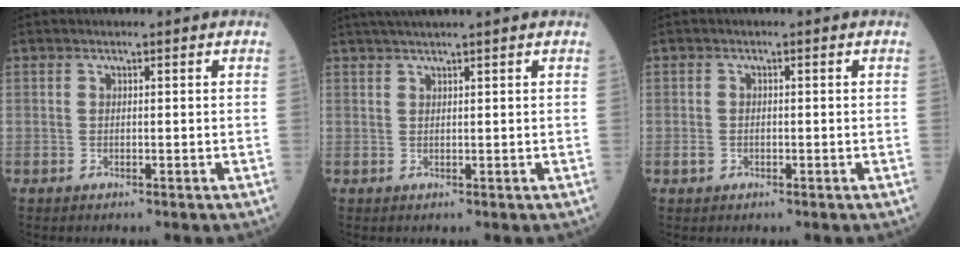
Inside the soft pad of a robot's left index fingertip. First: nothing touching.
{"total": 5.2, "force": [4.3, -0.9, 2.9], "torque": [-0.039, 0.026, 0.070]}
{"total": 1.1, "force": [-0.5, 0.9, 0.4], "torque": [-0.013, 0.002, -0.006]}